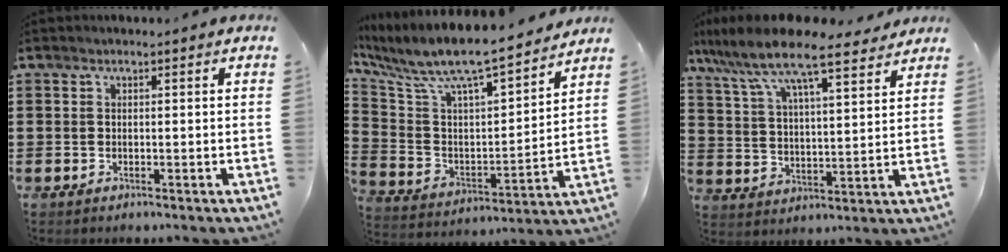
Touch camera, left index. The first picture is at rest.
{"total": 8.4, "force": [7.2, 1.0, 4.1], "torque": [-0.115, -0.060, 0.116]}
{"total": 9.7, "force": [8.2, 1.3, 5.0], "torque": [-0.127, -0.039, 0.138]}